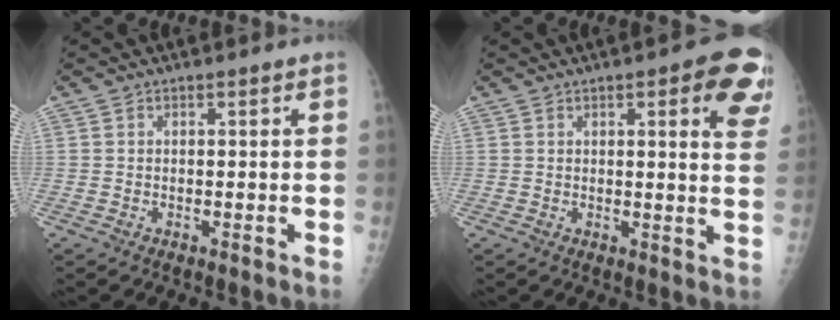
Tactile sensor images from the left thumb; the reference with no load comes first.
{"total": 10.6, "force": [4.7, 2.8, 9.1], "torque": [-0.078, -0.015, 0.045]}